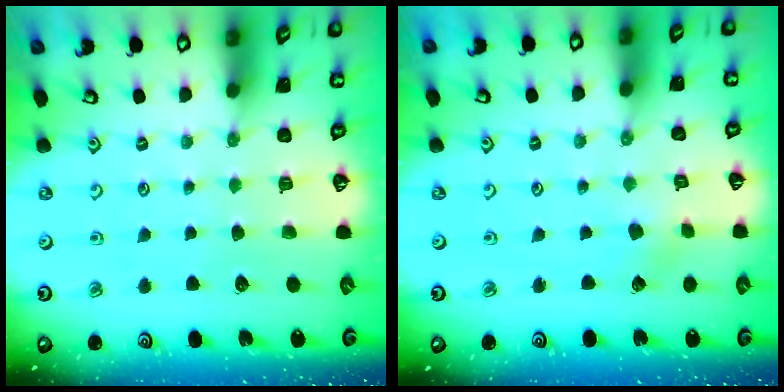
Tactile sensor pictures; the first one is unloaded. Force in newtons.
{"total": 1.8, "press": 1.8, "slide": 0.3}